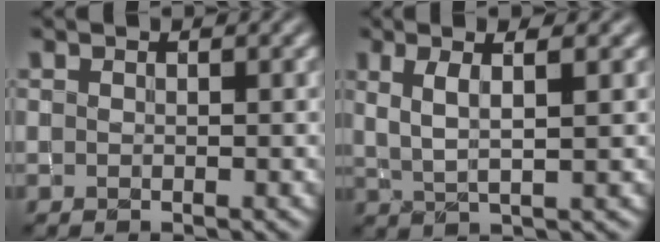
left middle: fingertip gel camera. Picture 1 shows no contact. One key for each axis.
{"total": 3.8, "fx": 1.5, "fy": 0.8, "fz": 3.4, "tx": -0.065, "ty": 0.000, "tz": 0.027}